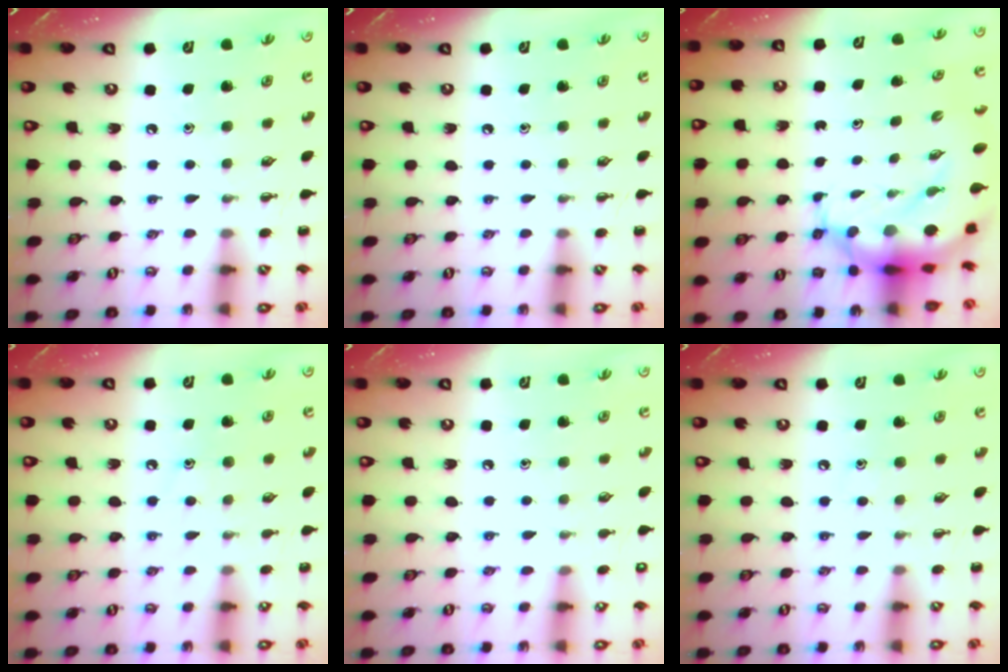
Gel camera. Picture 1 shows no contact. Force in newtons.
{"total": 0.0}
{"total": 10.8, "press": 10.4, "slide": 2.8}
{"total": 7.0, "press": 6.8, "slide": 1.3}
{"total": 7.1, "press": 6.8, "slide": 2.2}
{"total": 6.1, "press": 5.9, "slide": 1.4}